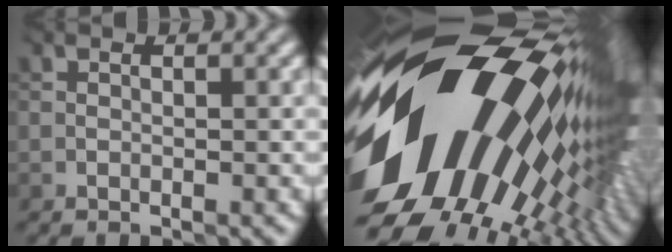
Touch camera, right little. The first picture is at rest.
{"total": 21.2, "force": [1.6, 12.3, 17.2], "torque": [-0.294, -0.044, 0.019]}